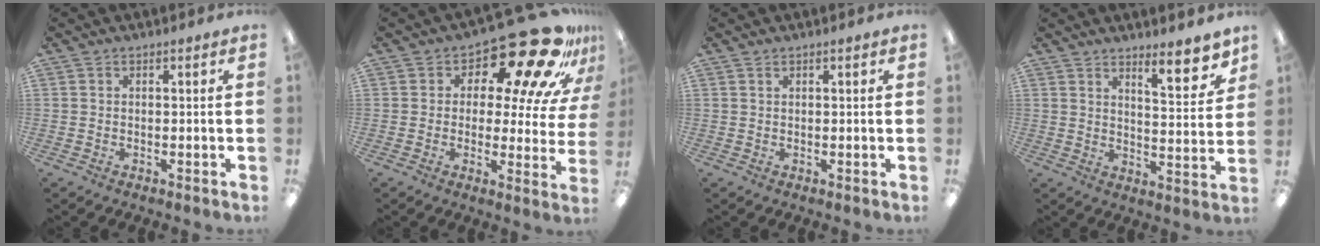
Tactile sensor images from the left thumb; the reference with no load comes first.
{"total": 19.8, "force": [13.8, 7.8, 12.0], "torque": [-0.157, -0.104, 0.220]}
{"total": 0.7, "force": [0.4, 0.3, 0.4], "torque": [-0.009, 0.004, 0.007]}
{"total": 9.4, "force": [7.6, 2.1, 5.1], "torque": [-0.048, -0.062, 0.122]}